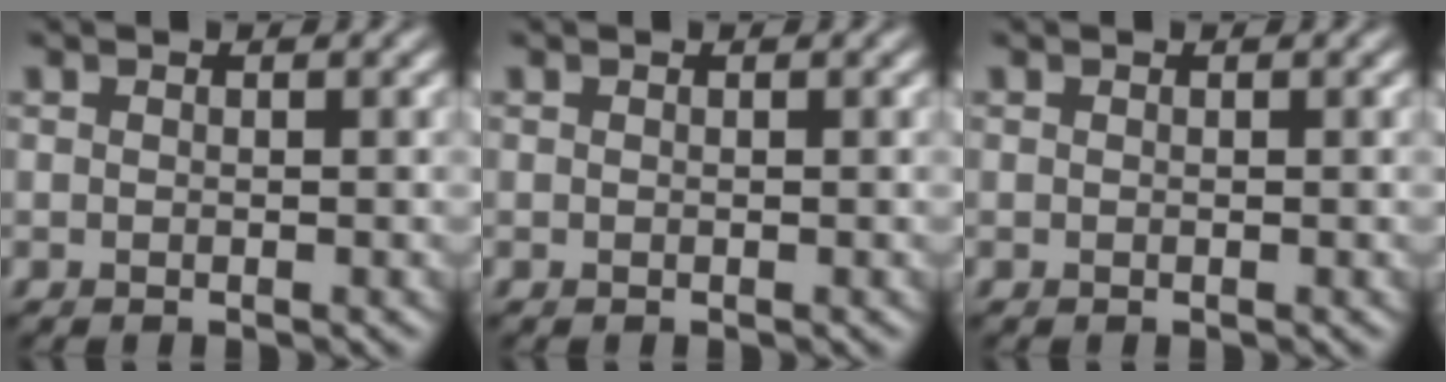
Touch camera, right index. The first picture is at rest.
{"total": 0.0}
{"total": 0.0}